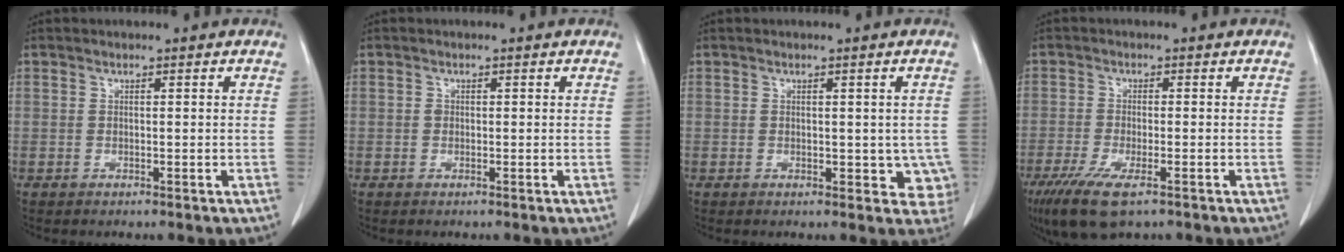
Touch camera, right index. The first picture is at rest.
{"total": 0.6, "force": [0.0, 0.5, 0.2], "torque": [-0.003, 0.002, -0.001]}
{"total": 4.2, "force": [-0.2, 2.8, 3.1], "torque": [-0.011, 0.002, 0.001]}
{"total": 8.7, "force": [-5.2, 2.1, 6.6], "torque": [-0.121, -0.025, -0.088]}